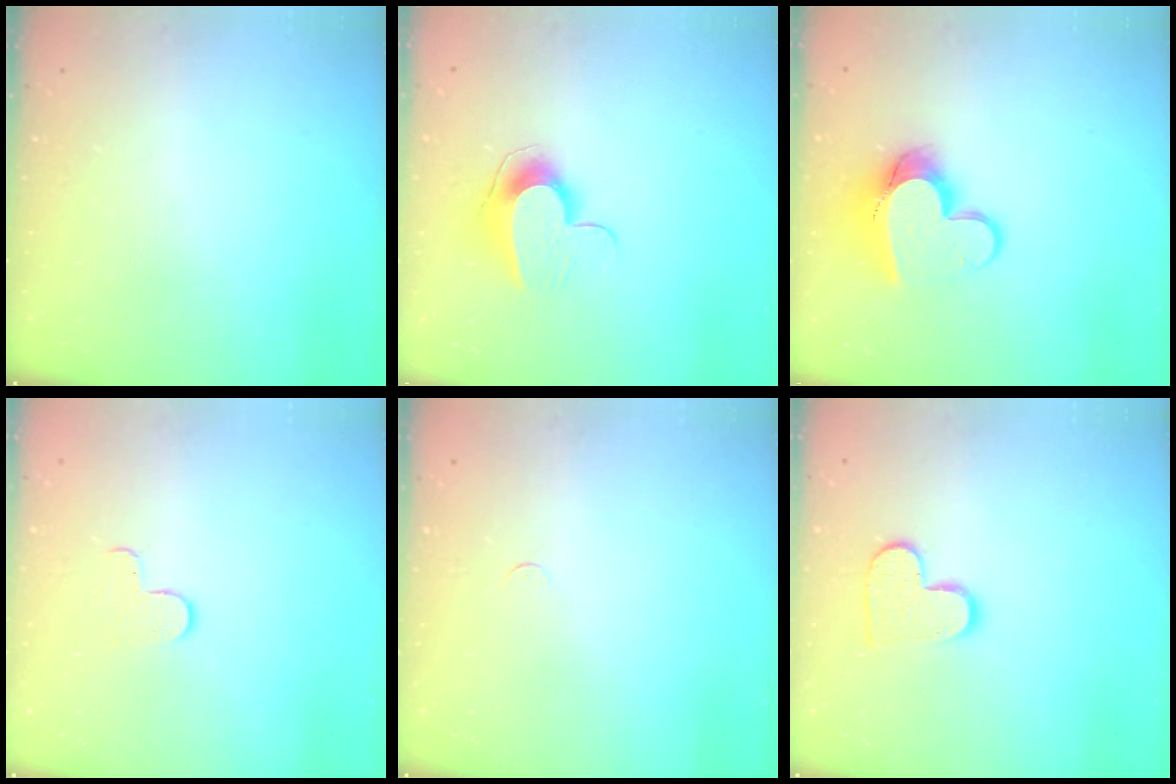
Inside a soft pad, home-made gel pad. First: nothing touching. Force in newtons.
{"total": 9.6, "press": 9.6, "slide": 0.1}
{"total": 12.6, "press": 12.6, "slide": 1.2}
{"total": 4.7, "press": 4.7, "slide": 0.4}
{"total": 2.3, "press": 2.3, "slide": 0.3}
{"total": 9.9, "press": 9.9, "slide": 0.3}